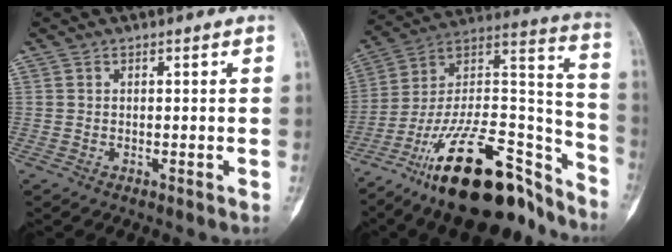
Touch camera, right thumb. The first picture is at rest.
{"total": 29.7, "force": [-20.3, 10.8, 18.9], "torque": [-0.244, 0.105, -0.338]}